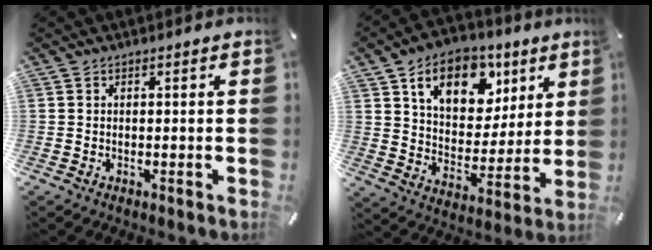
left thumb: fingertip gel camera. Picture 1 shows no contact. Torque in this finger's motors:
{"motor_torque": [2.69, 2.31, 1.43, -1.34, 0.17]}